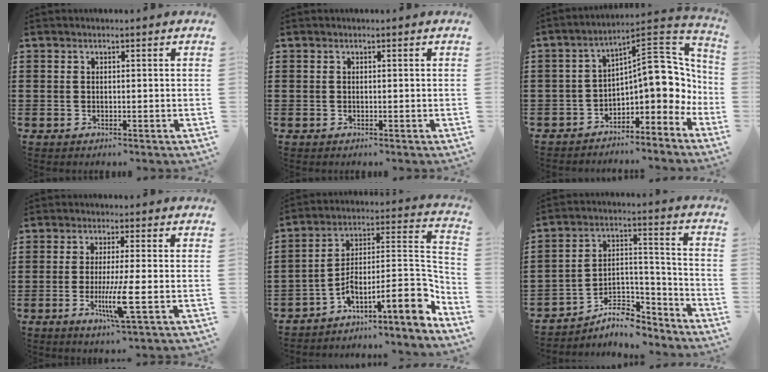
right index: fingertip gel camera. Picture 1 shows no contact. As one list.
[{"total": 0.0}, {"total": 10.8, "force": [-0.5, 5.2, 9.5], "torque": [-0.122, -0.015, -0.017]}, {"total": 7.0, "force": [-1.7, 0.1, 6.8], "torque": [-0.135, -0.025, -0.035]}, {"total": 10.6, "force": [-5.4, 2.3, 8.8], "torque": [-0.131, -0.022, -0.104]}, {"total": 8.2, "force": [-7.1, 3.0, 3.0], "torque": [-0.047, 0.021, -0.131]}]